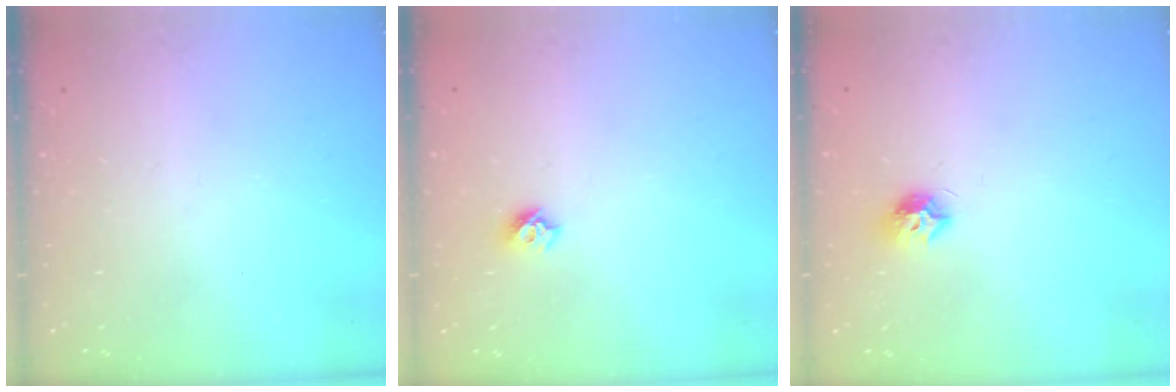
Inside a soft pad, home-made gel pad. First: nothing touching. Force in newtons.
{"total": 5.7, "press": 5.7, "slide": 0.5}
{"total": 7.5, "press": 7.5, "slide": 0.1}